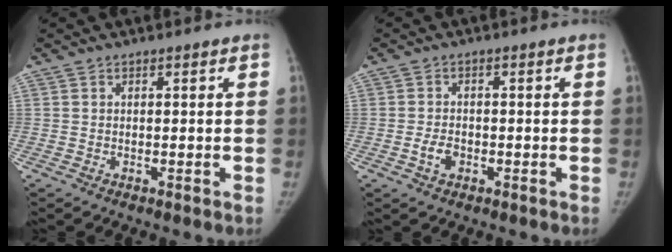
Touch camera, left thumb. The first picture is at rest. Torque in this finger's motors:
{"motor_torque": [0.15, -0.15, 0.14, 0.05, 0.00]}